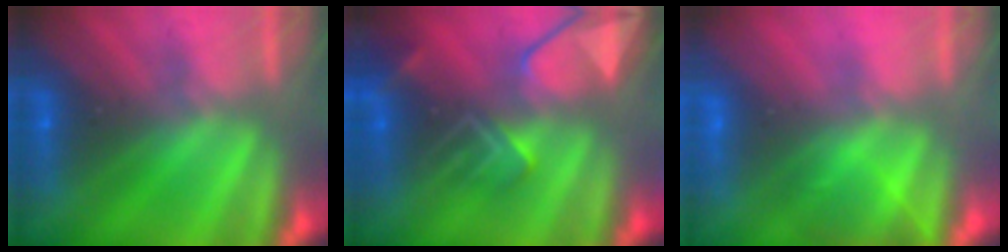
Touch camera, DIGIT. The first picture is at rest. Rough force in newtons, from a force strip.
{"total": 7.4}
{"total": 2.8}